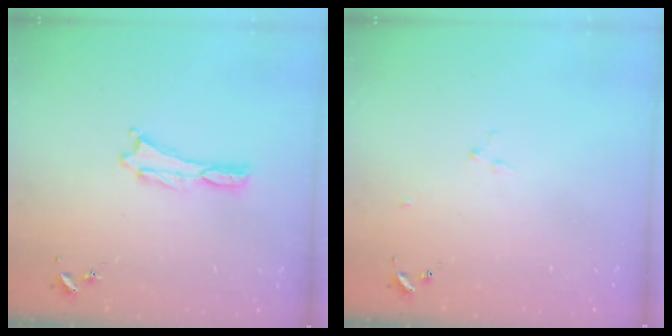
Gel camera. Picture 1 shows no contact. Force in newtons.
{"total": 2.9, "press": 2.9, "slide": 0.3}